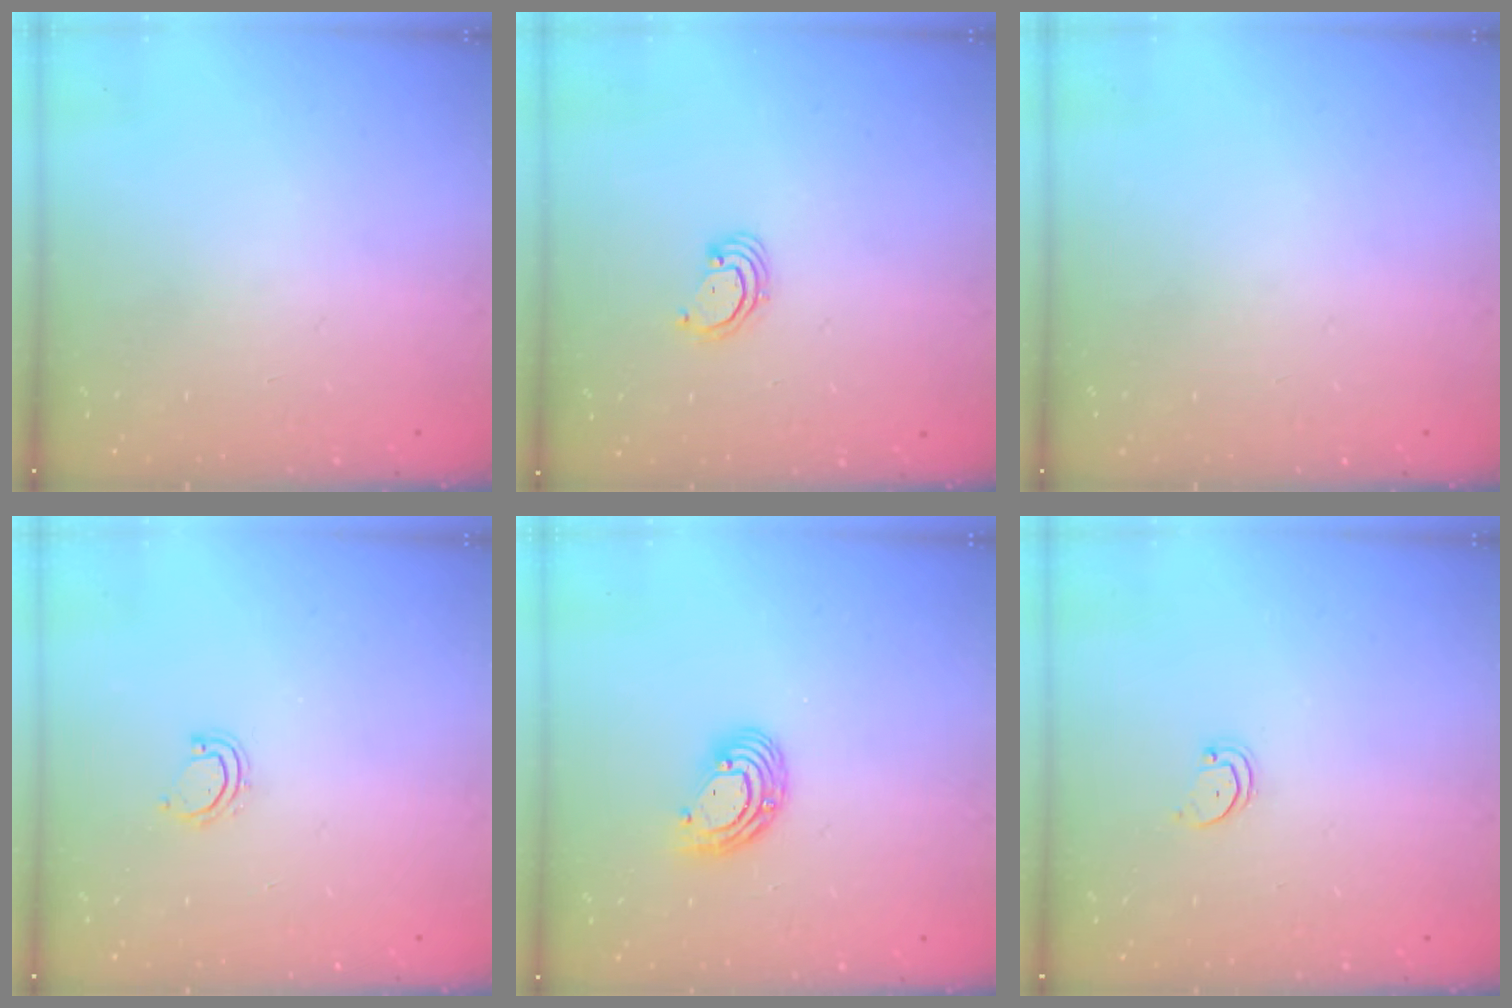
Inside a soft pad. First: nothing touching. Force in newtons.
{"total": 2.5, "press": 2.5, "slide": 0.2}
{"total": 0.0}
{"total": 4.5, "press": 4.4, "slide": 0.4}
{"total": 8.4, "press": 8.3, "slide": 1.1}
{"total": 1.8, "press": 1.7, "slide": 0.2}